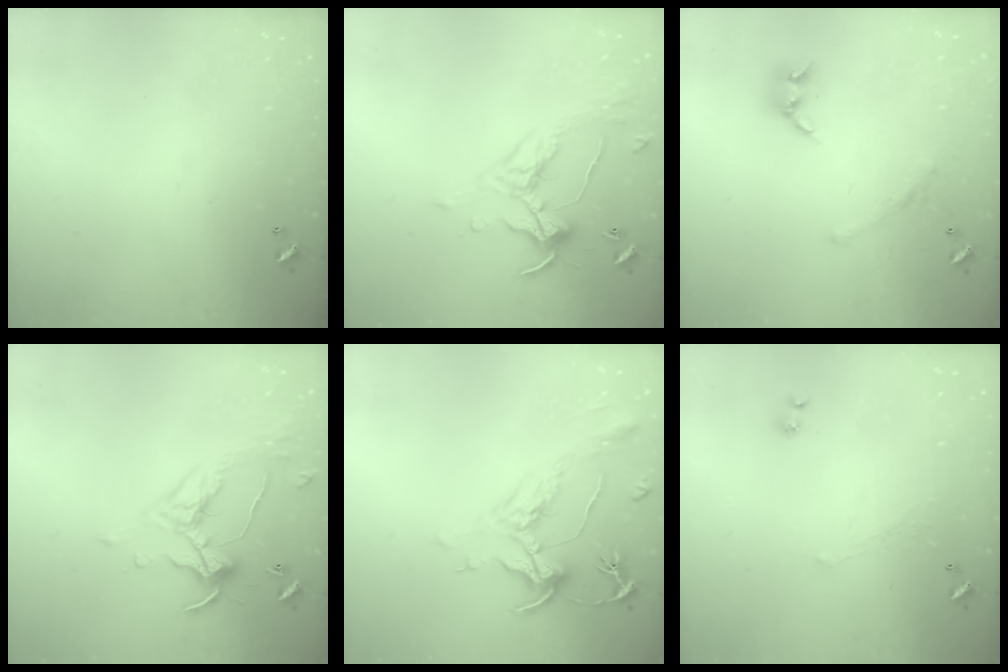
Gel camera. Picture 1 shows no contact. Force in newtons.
{"total": 1.5, "press": 1.5, "slide": 0.2}
{"total": 1.6, "press": 1.1, "slide": 1.1}
{"total": 1.5, "press": 1.5, "slide": 0.2}
{"total": 2.2, "press": 1.7, "slide": 1.3}
{"total": 1.1, "press": 0.7, "slide": 0.9}